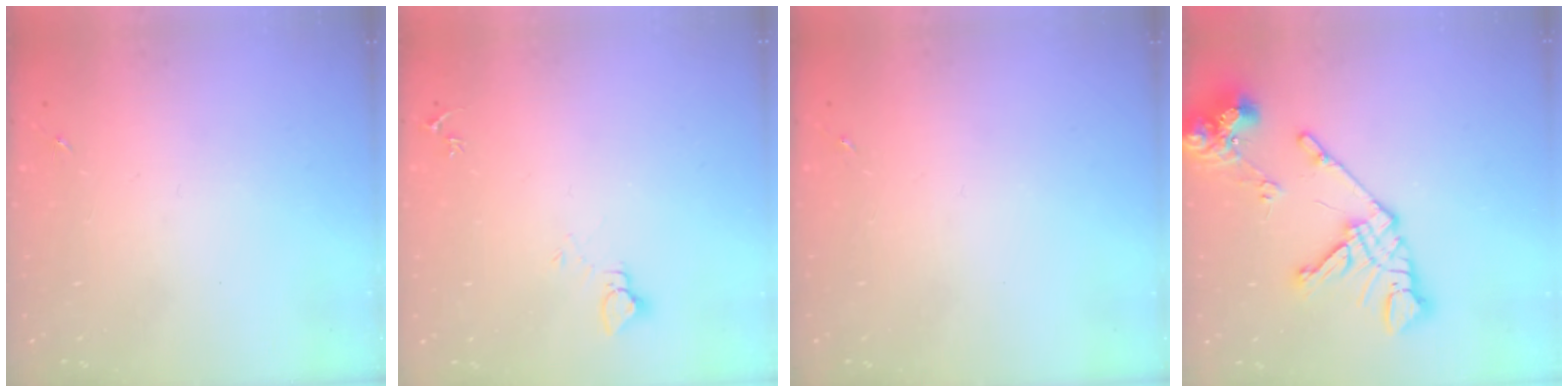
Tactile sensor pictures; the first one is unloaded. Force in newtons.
{"total": 3.7, "press": 3.7, "slide": 0.3}
{"total": 0.0}
{"total": 17.0, "press": 16.9, "slide": 2.2}